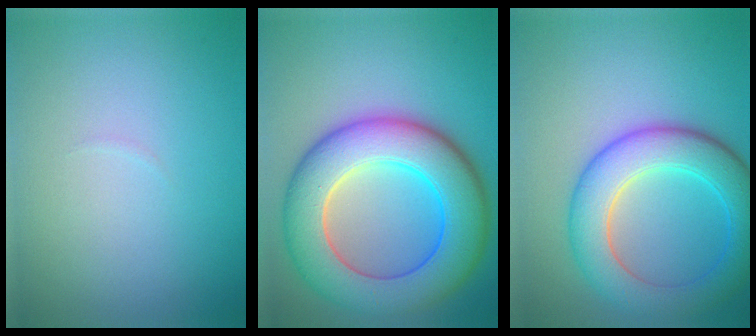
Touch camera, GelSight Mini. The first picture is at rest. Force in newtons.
{"total": 11.2, "press": 11.2, "slide": 0.5}
{"total": 7.3, "press": 7.3, "slide": 0.2}